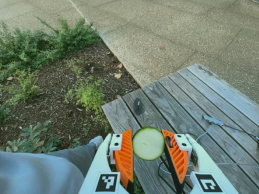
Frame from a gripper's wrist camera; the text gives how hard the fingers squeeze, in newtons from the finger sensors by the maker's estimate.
{"total": 10.3, "left": 9.9, "right": 10.7}